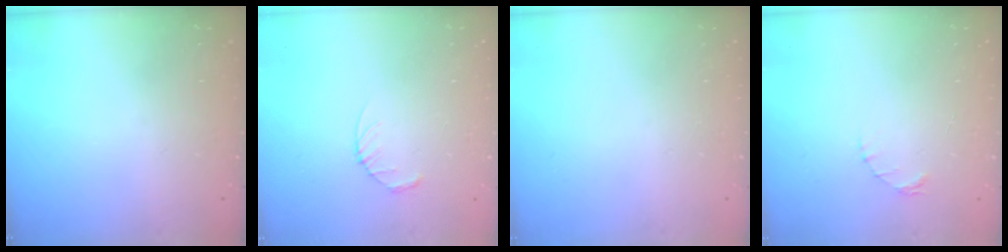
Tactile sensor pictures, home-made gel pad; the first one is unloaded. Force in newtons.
{"total": 3.2, "press": 3.2, "slide": 0.5}
{"total": 0.0}
{"total": 1.6, "press": 1.5, "slide": 0.3}